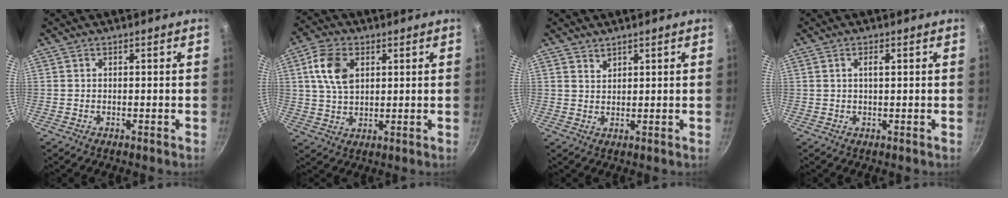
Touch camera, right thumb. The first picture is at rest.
{"total": 8.8, "force": [2.6, 5.8, 6.1], "torque": [-0.107, 0.002, 0.047]}
{"total": 1.6, "force": [1.3, 0.9, 0.3], "torque": [0.002, -0.005, 0.025]}
{"total": 1.3, "force": [0.3, 0.3, 1.2], "torque": [-0.020, 0.002, 0.007]}